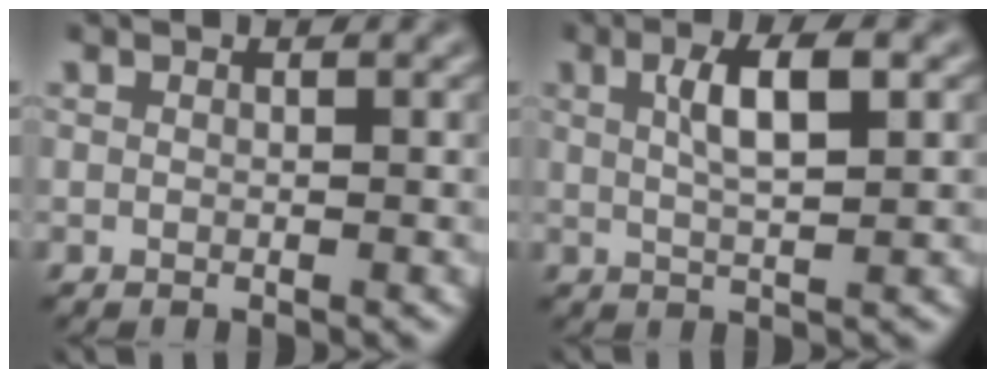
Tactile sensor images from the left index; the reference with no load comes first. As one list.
[{"total": 3.7, "force": [0.7, 0.7, 3.6], "torque": [-0.058, 0.009, 0.016]}]